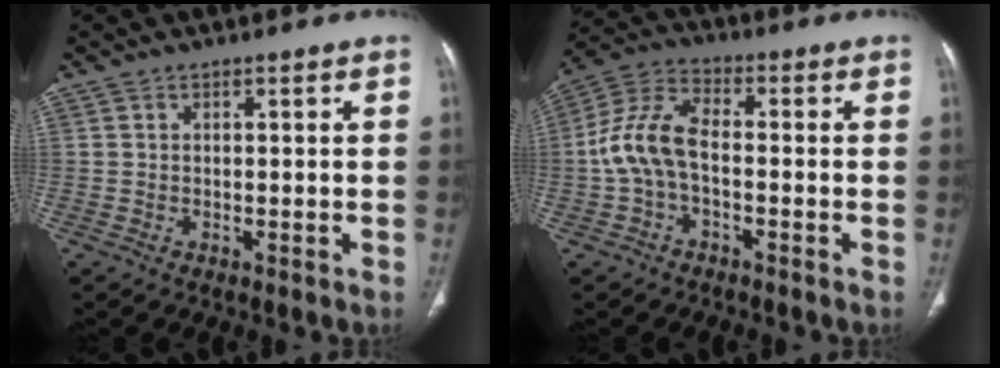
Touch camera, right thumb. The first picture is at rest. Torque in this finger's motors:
{"motor_torque": [-0.13, 0.32, 0.51, -0.47, 0.12]}